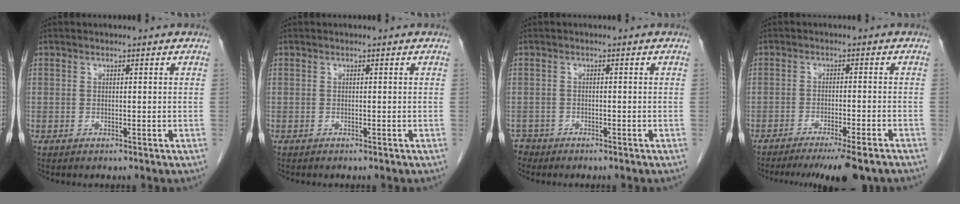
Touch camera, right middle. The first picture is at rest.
{"total": 0.0}
{"total": 1.7, "force": [-1.4, 0.7, -0.6], "torque": [0.010, 0.002, -0.026]}
{"total": 11.3, "force": [-9.5, 0.6, 6.0], "torque": [-0.068, -0.025, -0.133]}